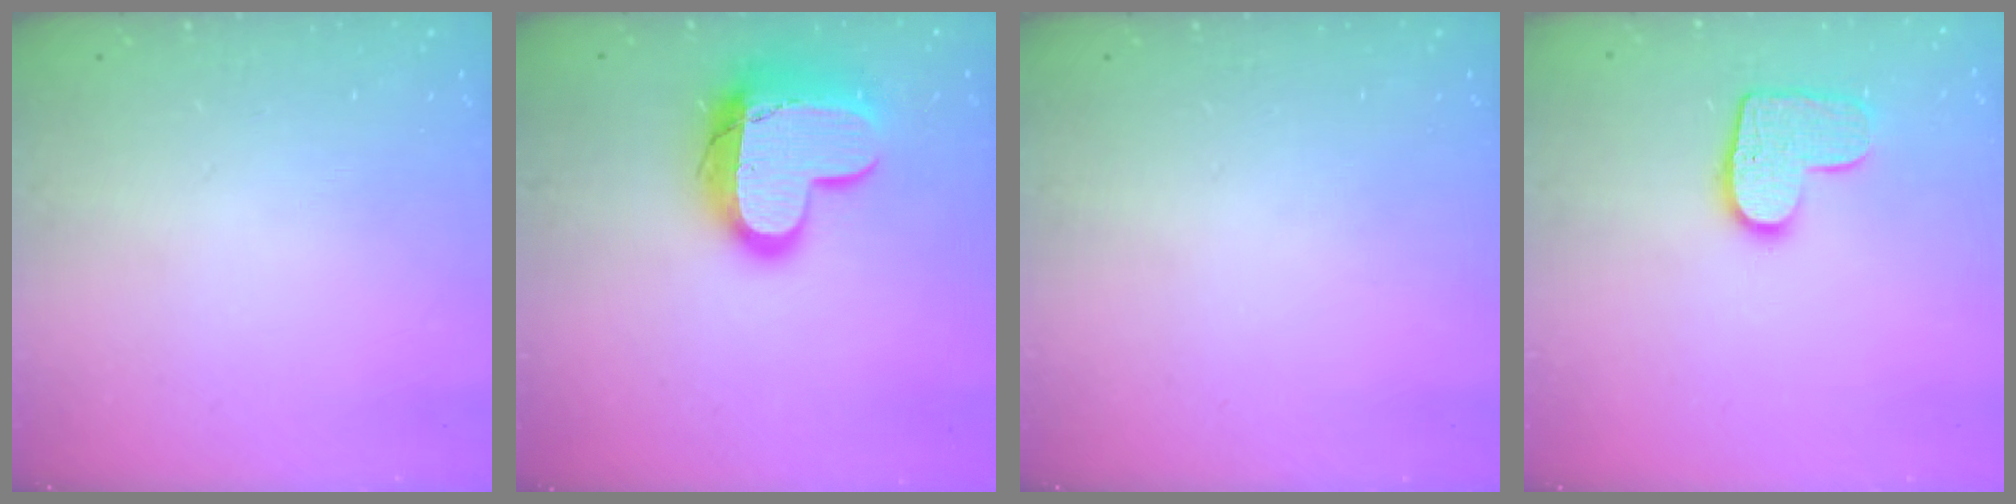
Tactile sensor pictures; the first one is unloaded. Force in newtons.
{"total": 16.2, "press": 16.1, "slide": 1.1}
{"total": 0.0}
{"total": 10.9, "press": 10.9, "slide": 0.6}